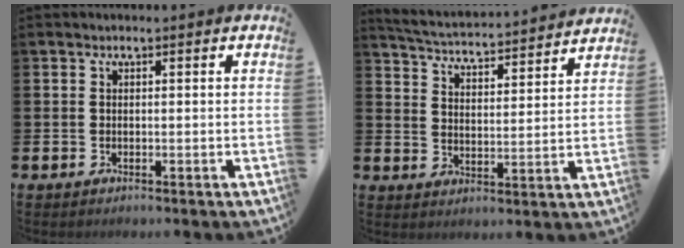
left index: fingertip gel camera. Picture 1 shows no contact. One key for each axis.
{"total": 4.4, "fx": 4.4, "fy": 0.1, "fz": 0.4, "tx": -0.030, "ty": -0.042, "tz": 0.072}